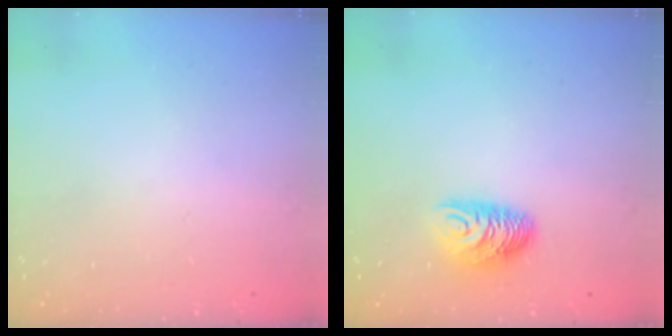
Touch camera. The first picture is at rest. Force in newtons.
{"total": 8.6, "press": 8.6, "slide": 0.1}